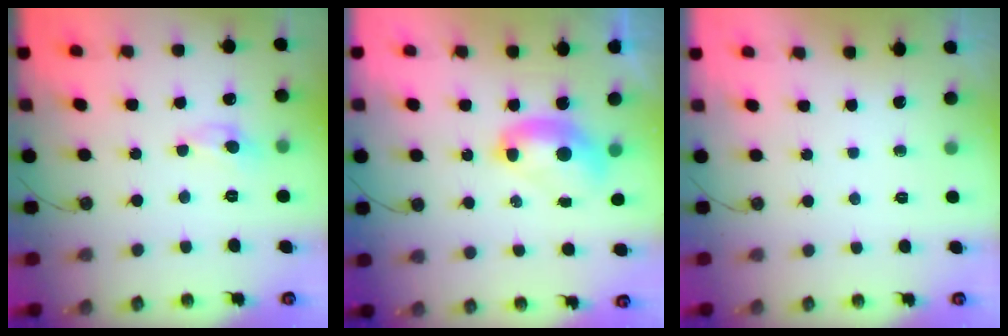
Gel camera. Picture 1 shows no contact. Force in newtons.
{"total": 2.7, "press": 2.7, "slide": 0.1}
{"total": 0.0}